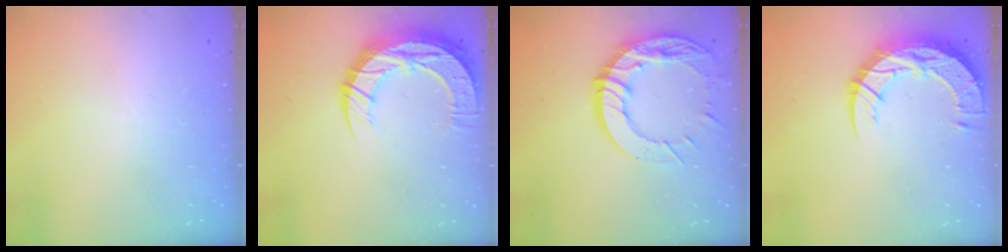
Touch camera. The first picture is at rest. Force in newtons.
{"total": 15.8, "press": 15.7, "slide": 1.1}
{"total": 15.9, "press": 15.8, "slide": 1.5}
{"total": 15.7, "press": 15.6, "slide": 1.2}